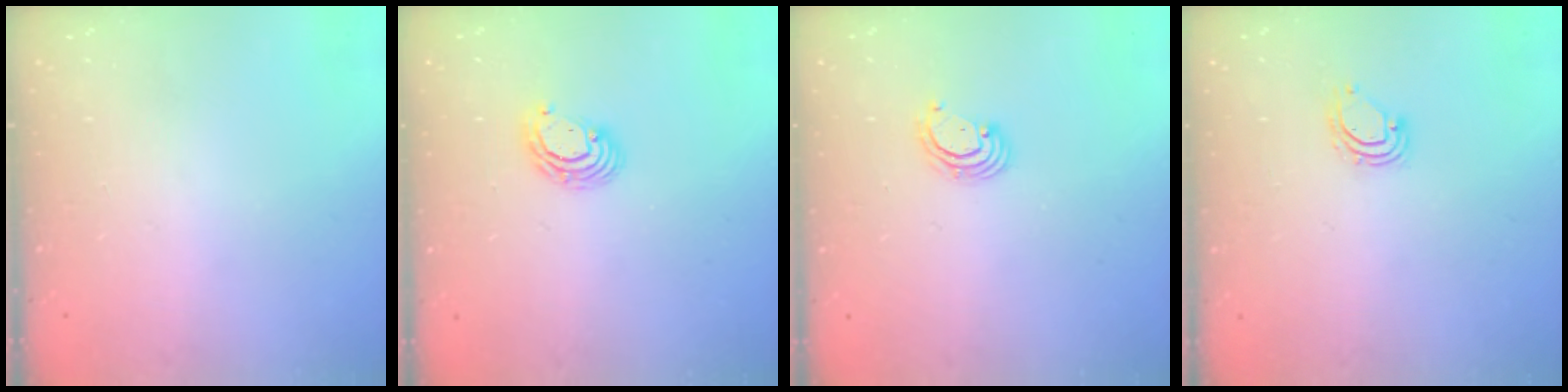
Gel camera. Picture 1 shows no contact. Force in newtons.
{"total": 5.6, "press": 5.6, "slide": 0.3}
{"total": 2.6, "press": 2.6, "slide": 0.2}
{"total": 4.9, "press": 4.9, "slide": 0.4}